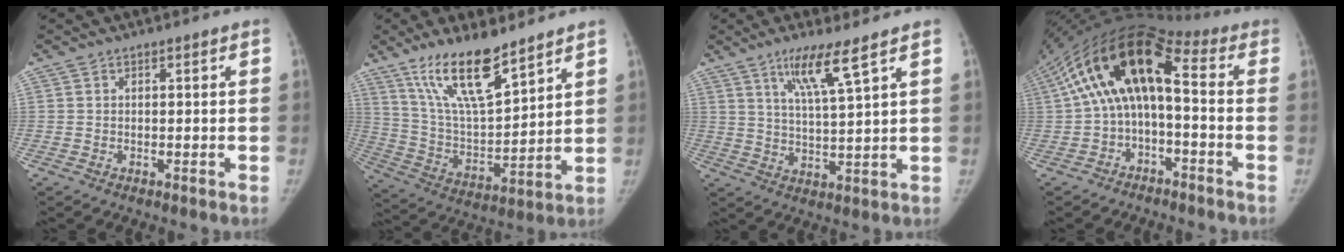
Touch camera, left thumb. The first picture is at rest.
{"total": 16.6, "force": [11.5, 4.8, 10.9], "torque": [-0.172, -0.068, 0.223]}
{"total": 8.4, "force": [5.1, 0.2, 6.6], "torque": [-0.127, -0.032, 0.100]}
{"total": 16.4, "force": [0.3, 7.7, 14.4], "torque": [-0.262, 0.069, -0.005]}